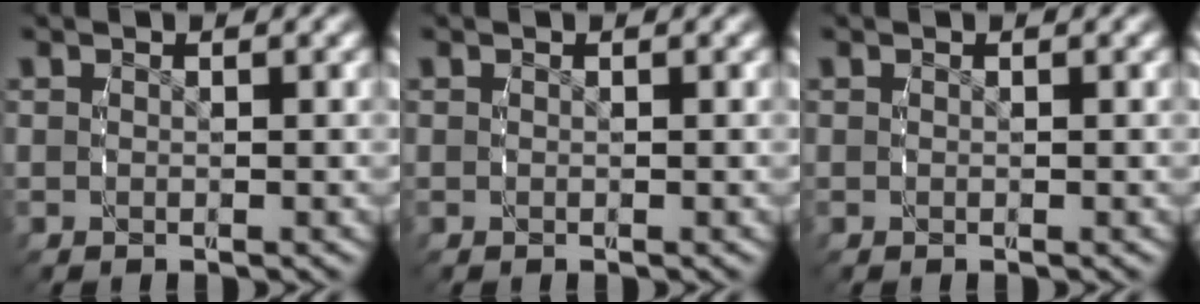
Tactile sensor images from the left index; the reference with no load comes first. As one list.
[{"total": 0.0}, {"total": 0.0}]